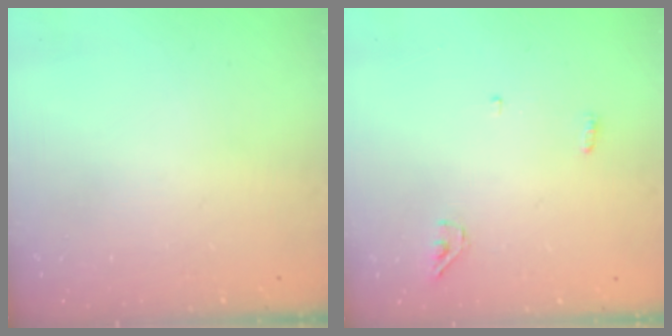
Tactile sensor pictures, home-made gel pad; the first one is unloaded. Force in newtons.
{"total": 3.4, "press": 3.3, "slide": 1.0}